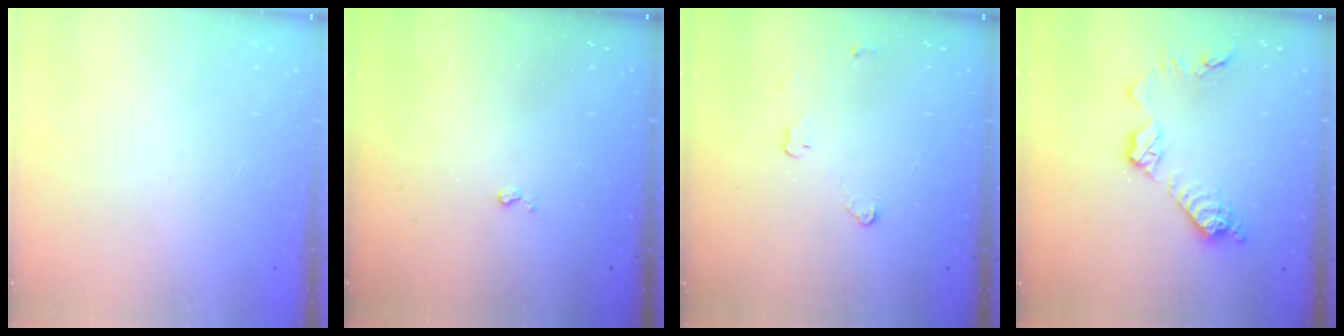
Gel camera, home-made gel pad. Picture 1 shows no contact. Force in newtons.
{"total": 2.9, "press": 2.8, "slide": 0.5}
{"total": 2.9, "press": 2.9, "slide": 0.4}
{"total": 11.4, "press": 11.4, "slide": 0.7}